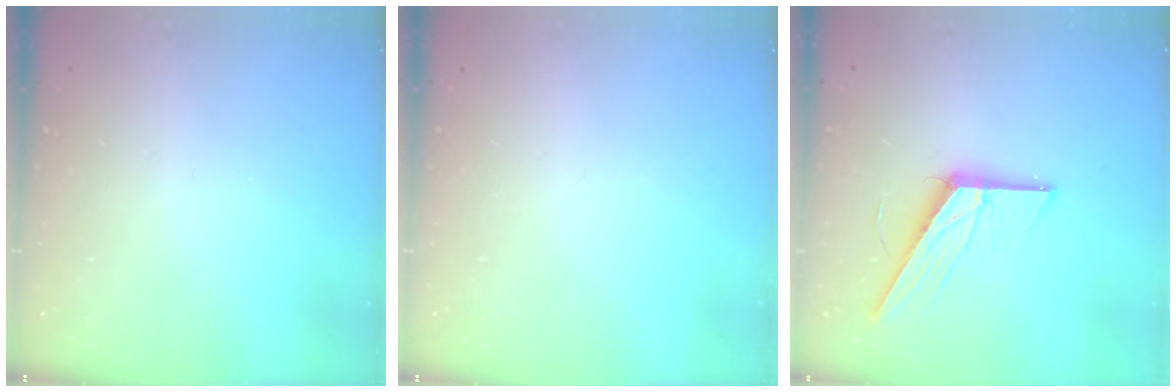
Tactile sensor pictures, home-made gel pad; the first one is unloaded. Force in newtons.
{"total": 0.0}
{"total": 12.7, "press": 12.7, "slide": 0.6}